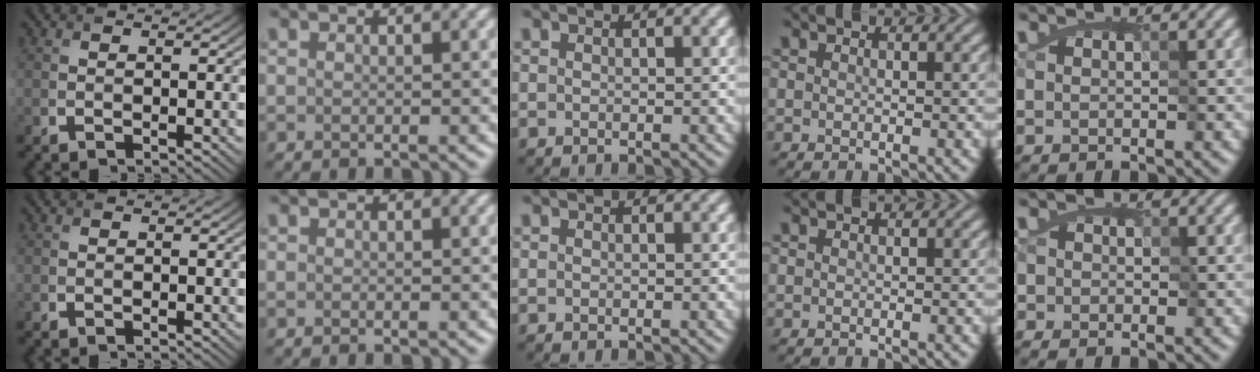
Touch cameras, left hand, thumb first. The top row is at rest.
{"little": {"total": 0.6, "force": [-0.2, 0.6, 0.1], "torque": [0.000, 0.003, -0.004]}}